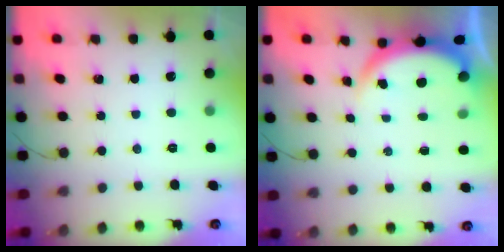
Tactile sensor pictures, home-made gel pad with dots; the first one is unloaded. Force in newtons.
{"total": 3.9, "press": 3.9, "slide": 0.2}